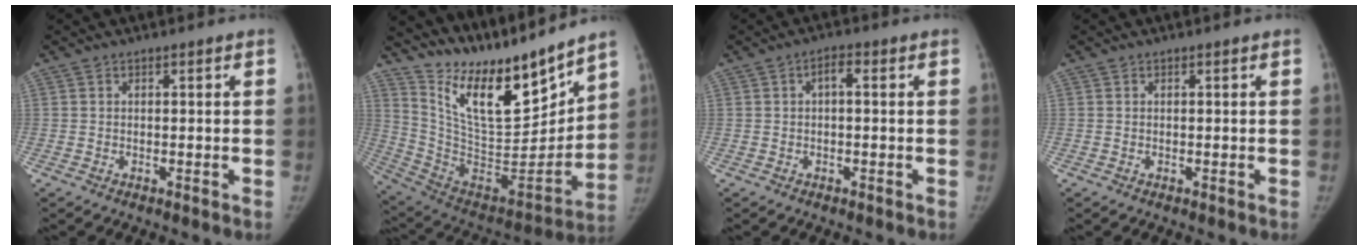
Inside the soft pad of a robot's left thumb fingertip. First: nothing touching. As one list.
[{"total": 22.4, "force": [18.2, 5.8, 11.7], "torque": [-0.139, -0.119, 0.327]}, {"total": 2.1, "force": [0.2, 1.0, 1.9], "torque": [-0.022, 0.010, -0.002]}, {"total": 0.0}]